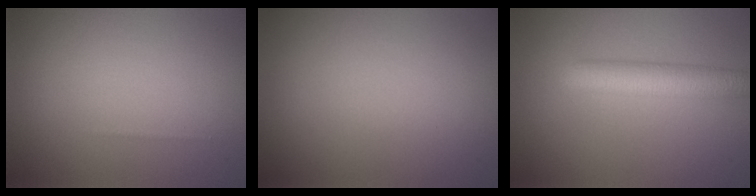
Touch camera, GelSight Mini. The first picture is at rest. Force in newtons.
{"total": 0.0}
{"total": 5.1, "press": 5.1, "slide": 0.2}